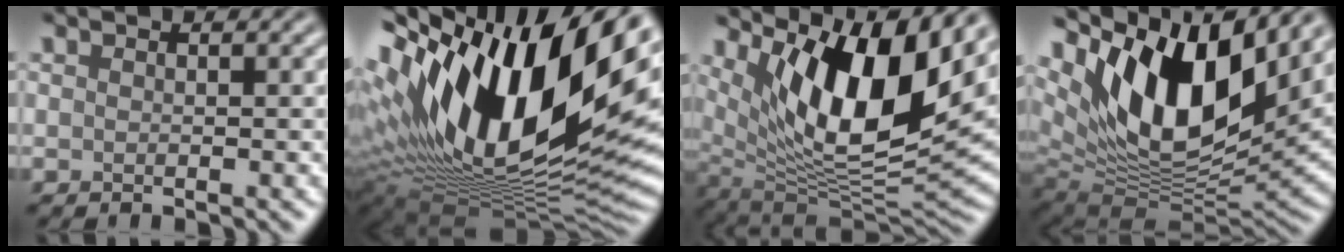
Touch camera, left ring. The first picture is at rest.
{"total": 20.1, "force": [6.1, 9.1, 16.8], "torque": [-0.296, 0.012, 0.104]}
{"total": 12.9, "force": [5.4, 4.5, 10.8], "torque": [-0.179, -0.013, 0.102]}
{"total": 14.1, "force": [6.6, 6.4, 10.7], "torque": [-0.182, -0.004, 0.123]}